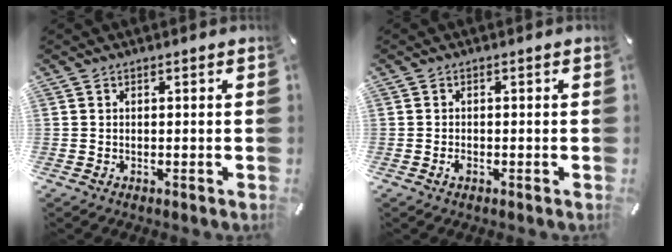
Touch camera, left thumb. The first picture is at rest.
{"total": 1.2, "force": [-0.5, 0.6, 0.9], "torque": [-0.017, -0.001, -0.009]}